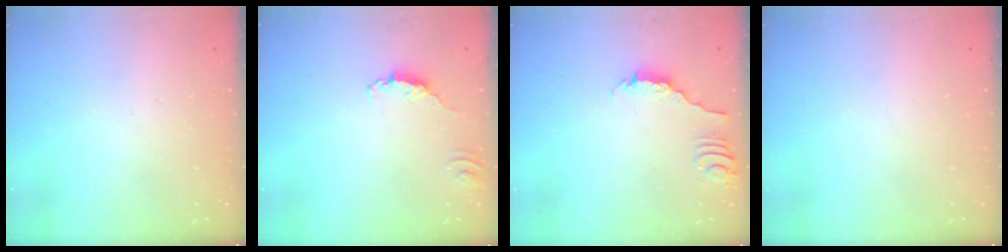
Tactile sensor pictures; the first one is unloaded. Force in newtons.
{"total": 1.7, "press": 1.7, "slide": 0.2}
{"total": 2.2, "press": 2.1, "slide": 0.3}
{"total": 0.0}